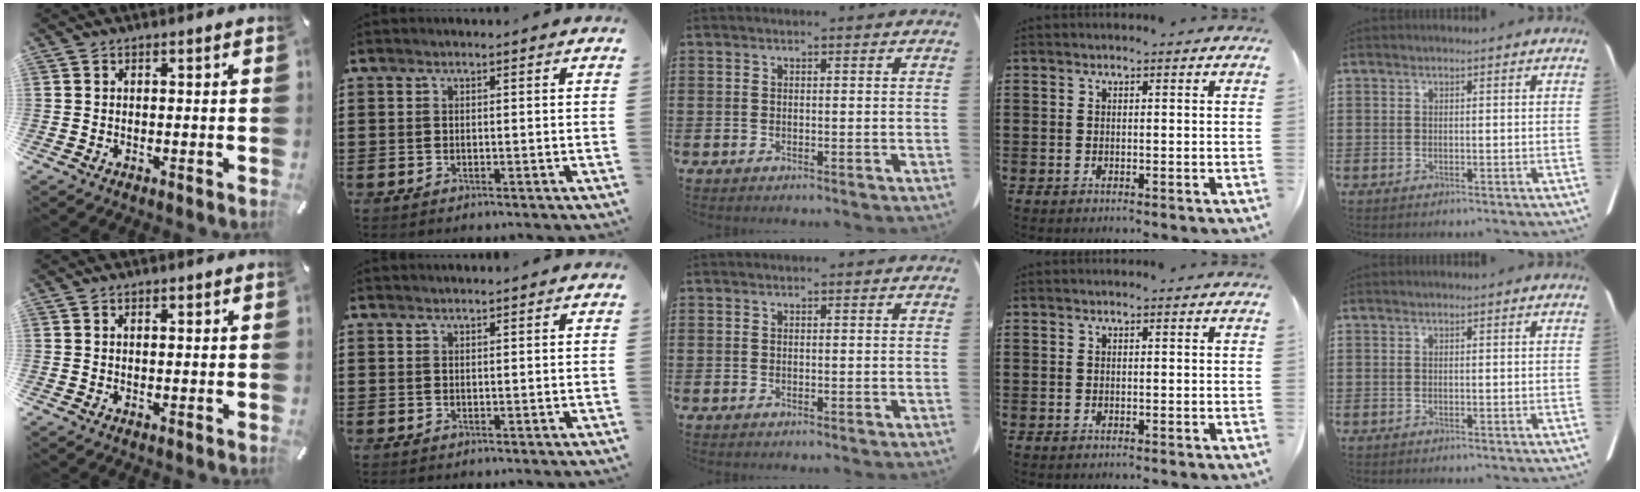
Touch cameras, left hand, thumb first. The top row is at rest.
{"thumb": {"total": 0.7, "force": [0.3, 0.4, 0.5], "torque": [-0.009, 0.003, 0.005]}, "index": {"total": 0.6, "force": [0.6, 0.0, 0.1], "torque": [-0.004, -0.002, 0.013]}}